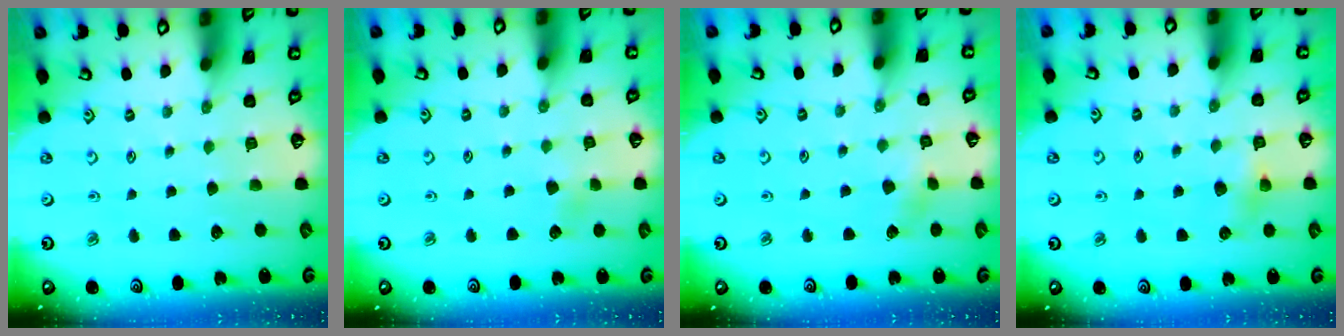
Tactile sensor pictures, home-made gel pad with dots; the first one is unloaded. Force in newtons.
{"total": 2.9, "press": 2.8, "slide": 0.3}
{"total": 3.6, "press": 3.5, "slide": 0.5}
{"total": 5.4, "press": 5.4, "slide": 0.6}